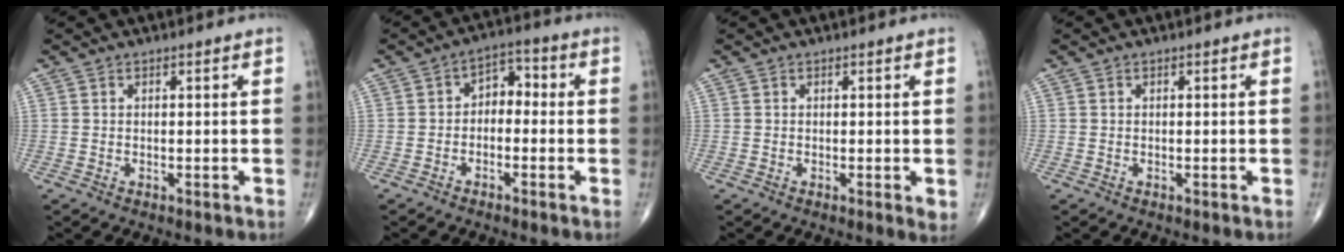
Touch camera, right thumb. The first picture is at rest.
{"total": 4.8, "force": [-0.8, 3.4, 3.3], "torque": [-0.030, 0.031, -0.028]}
{"total": 1.5, "force": [0.0, 0.4, 1.4], "torque": [-0.019, -0.006, -0.004]}
{"total": 0.0}